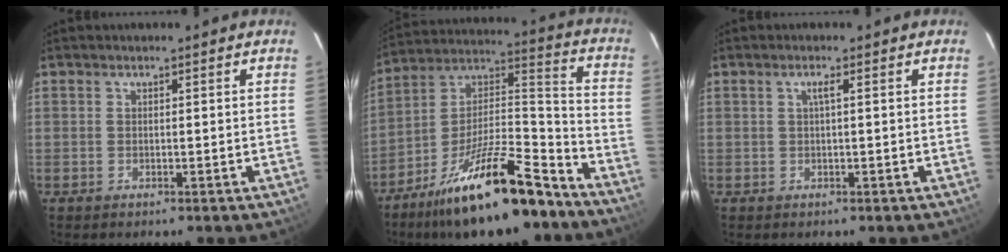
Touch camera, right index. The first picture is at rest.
{"total": 21.6, "force": [-15.9, 5.2, 13.7], "torque": [-0.232, 0.015, -0.259]}
{"total": 1.1, "force": [0.2, -0.2, 1.0], "torque": [-0.018, 0.003, 0.002]}